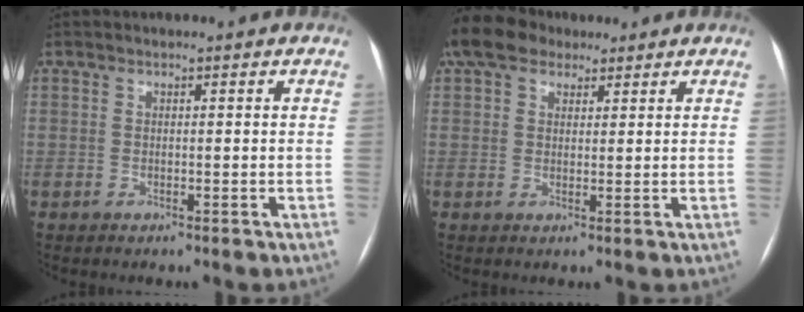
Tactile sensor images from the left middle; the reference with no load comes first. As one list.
[{"total": 8.0, "force": [5.9, 4.3, 3.3], "torque": [-0.066, 0.041, 0.110]}]